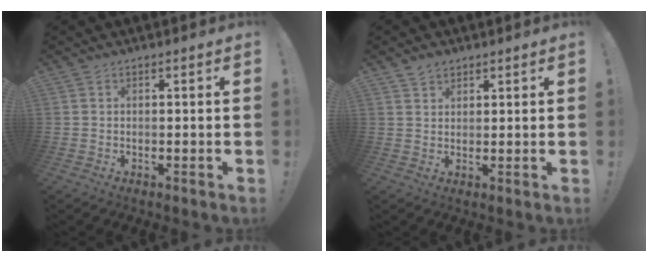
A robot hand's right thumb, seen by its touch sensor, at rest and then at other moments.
{"total": 2.8, "force": [2.1, 1.7, 0.6], "torque": [-0.003, -0.013, 0.038]}